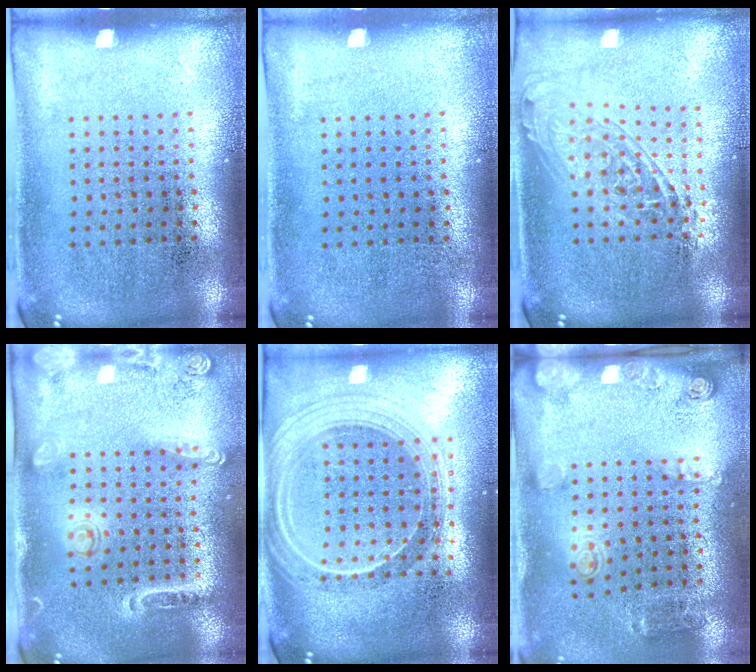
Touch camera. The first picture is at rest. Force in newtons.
{"total": 0.0}
{"total": 1.7, "press": 1.4, "slide": 1.0}
{"total": 1.7, "press": 1.5, "slide": 0.8}
{"total": 2.4, "press": 2.0, "slide": 1.3}
{"total": 2.0, "press": 1.2, "slide": 1.6}